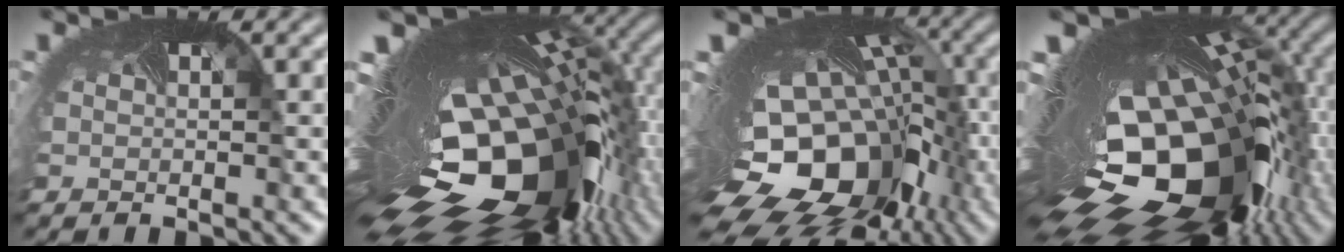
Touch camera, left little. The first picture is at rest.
{"total": 19.2, "force": [-3.5, 9.5, 16.4], "torque": [-0.264, -0.039, -0.053]}
{"total": 20.4, "force": [-7.2, 14.3, 12.6], "torque": [-0.226, -0.064, -0.081]}
{"total": 20.2, "force": [-5.4, 10.7, 16.3], "torque": [-0.278, -0.041, -0.075]}